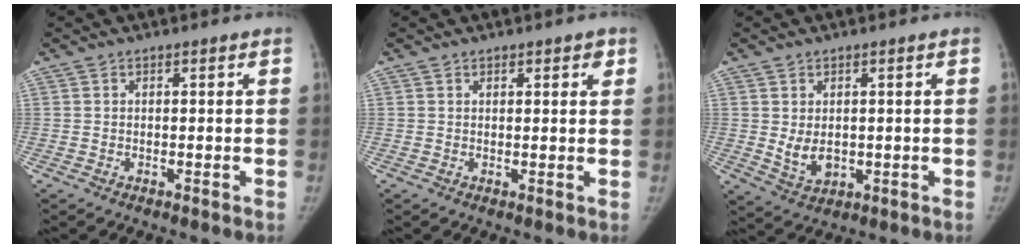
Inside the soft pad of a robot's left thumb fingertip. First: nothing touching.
{"total": 2.1, "force": [1.3, 0.9, 1.4], "torque": [-0.008, -0.006, 0.017]}
{"total": 4.7, "force": [0.3, 3.2, 3.5], "torque": [-0.047, -0.014, 0.020]}